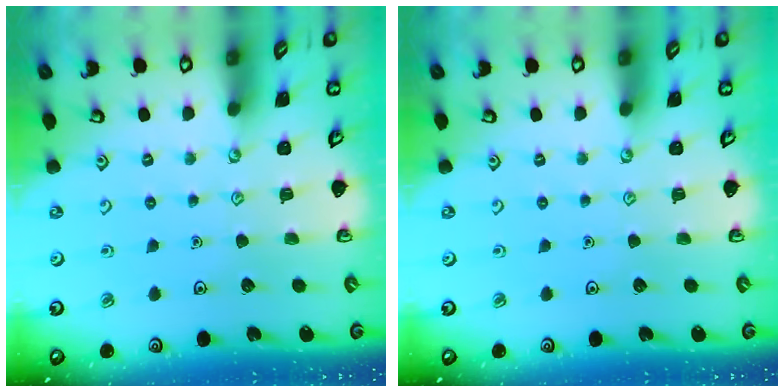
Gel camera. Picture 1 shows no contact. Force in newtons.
{"total": 0.0}